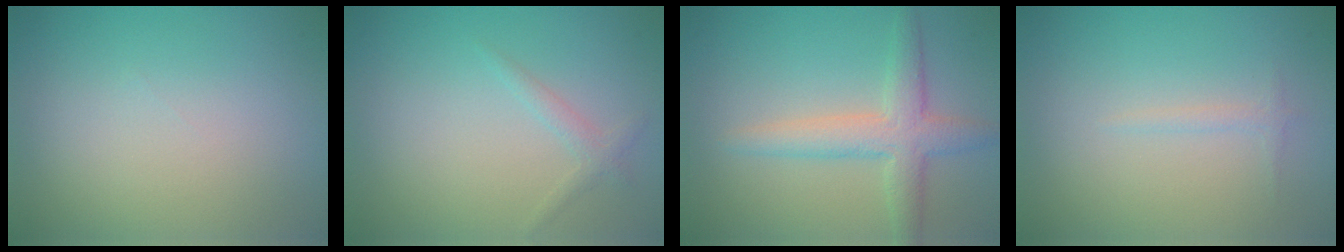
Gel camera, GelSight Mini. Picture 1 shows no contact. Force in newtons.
{"total": 1.0, "press": 1.0, "slide": 0.2}
{"total": 4.0, "press": 4.0, "slide": 0.1}
{"total": 0.7, "press": 0.7, "slide": 0.1}